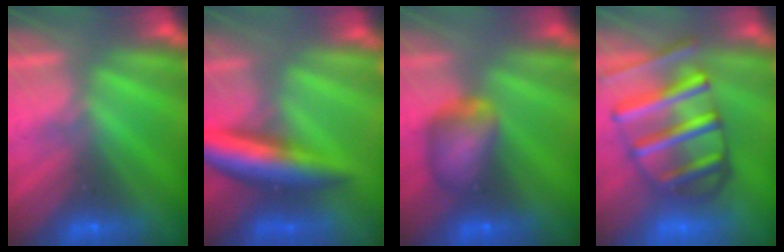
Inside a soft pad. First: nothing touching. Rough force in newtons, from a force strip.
{"total": 9.4}
{"total": 7.0}
{"total": 9.0}